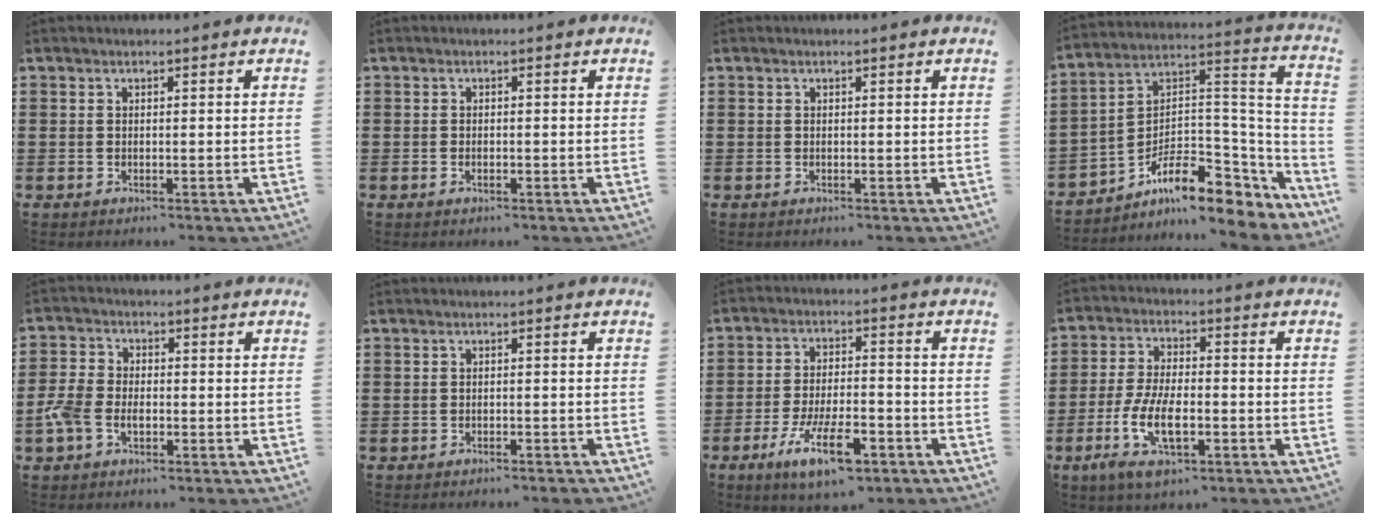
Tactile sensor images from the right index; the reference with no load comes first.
{"total": 0.5, "force": [-0.3, 0.1, 0.4], "torque": [-0.011, -0.005, -0.004]}
{"total": 0.0}
{"total": 11.3, "force": [-7.4, 4.8, 7.1], "torque": [-0.122, 0.012, -0.132]}
{"total": 4.5, "force": [-1.7, 2.8, 3.0], "torque": [-0.089, -0.006, -0.042]}
{"total": 1.0, "force": [-1.0, 0.0, 0.2], "torque": [-0.008, -0.001, -0.019]}
{"total": 9.9, "force": [-5.5, 3.1, 7.6], "torque": [-0.158, 0.001, -0.100]}
{"total": 9.5, "force": [-3.6, 3.7, 7.9], "torque": [-0.183, -0.012, -0.071]}